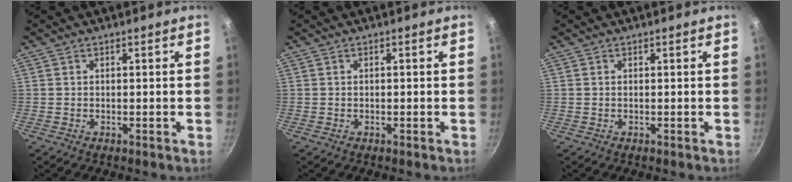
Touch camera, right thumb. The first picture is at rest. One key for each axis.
{"total": 0.0}
{"total": 0.0}